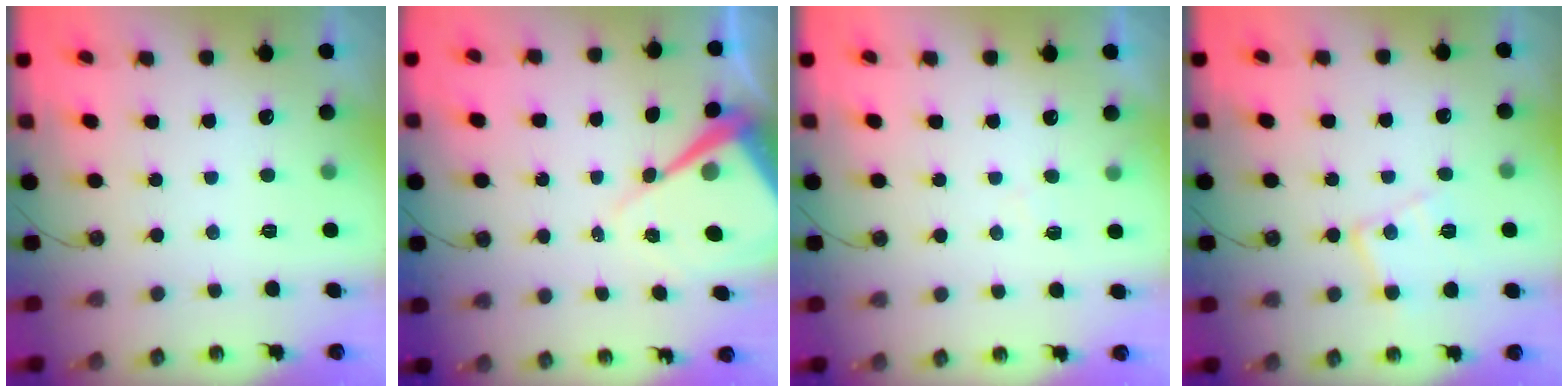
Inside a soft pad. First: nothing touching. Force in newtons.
{"total": 10.2, "press": 10.2, "slide": 0.6}
{"total": 4.5, "press": 4.5, "slide": 0.5}
{"total": 11.6, "press": 11.6, "slide": 0.8}